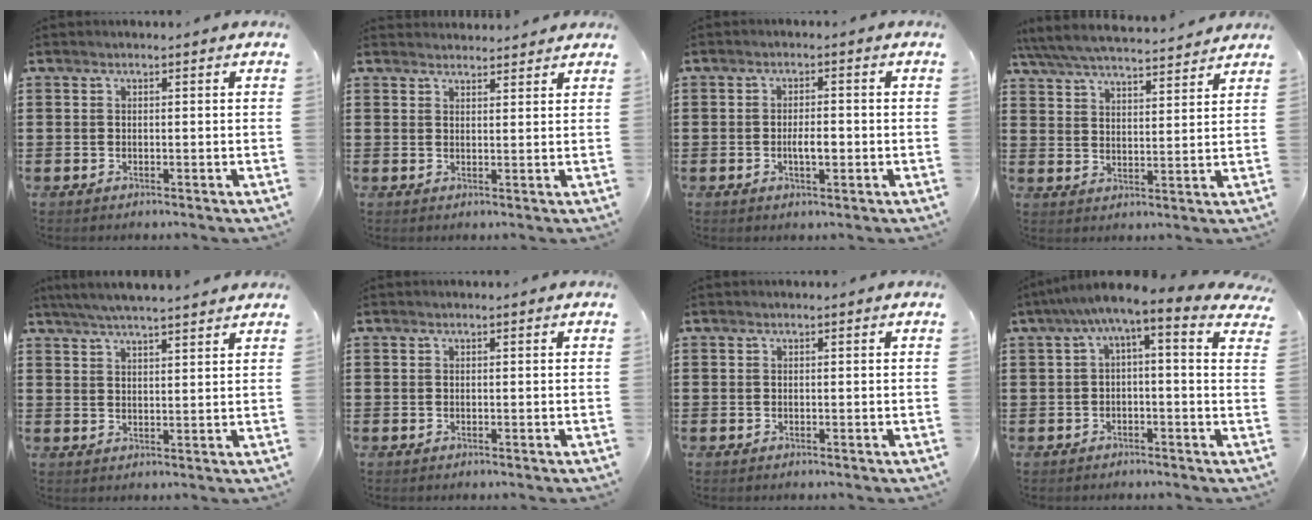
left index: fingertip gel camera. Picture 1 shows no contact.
{"total": 2.1, "force": [2.1, 0.1, -0.1], "torque": [-0.004, -0.003, 0.042]}
{"total": 3.3, "force": [-0.5, 1.2, 3.0], "torque": [-0.055, 0.003, -0.009]}
{"total": 5.8, "force": [5.6, 0.2, 1.5], "torque": [-0.052, -0.032, 0.096]}
{"total": 4.5, "force": [4.2, -0.2, 1.7], "torque": [-0.045, -0.012, 0.075]}
{"total": 0.0}
{"total": 0.0}
{"total": 3.2, "force": [-0.1, 0.2, 3.2], "torque": [-0.068, -0.022, -0.012]}